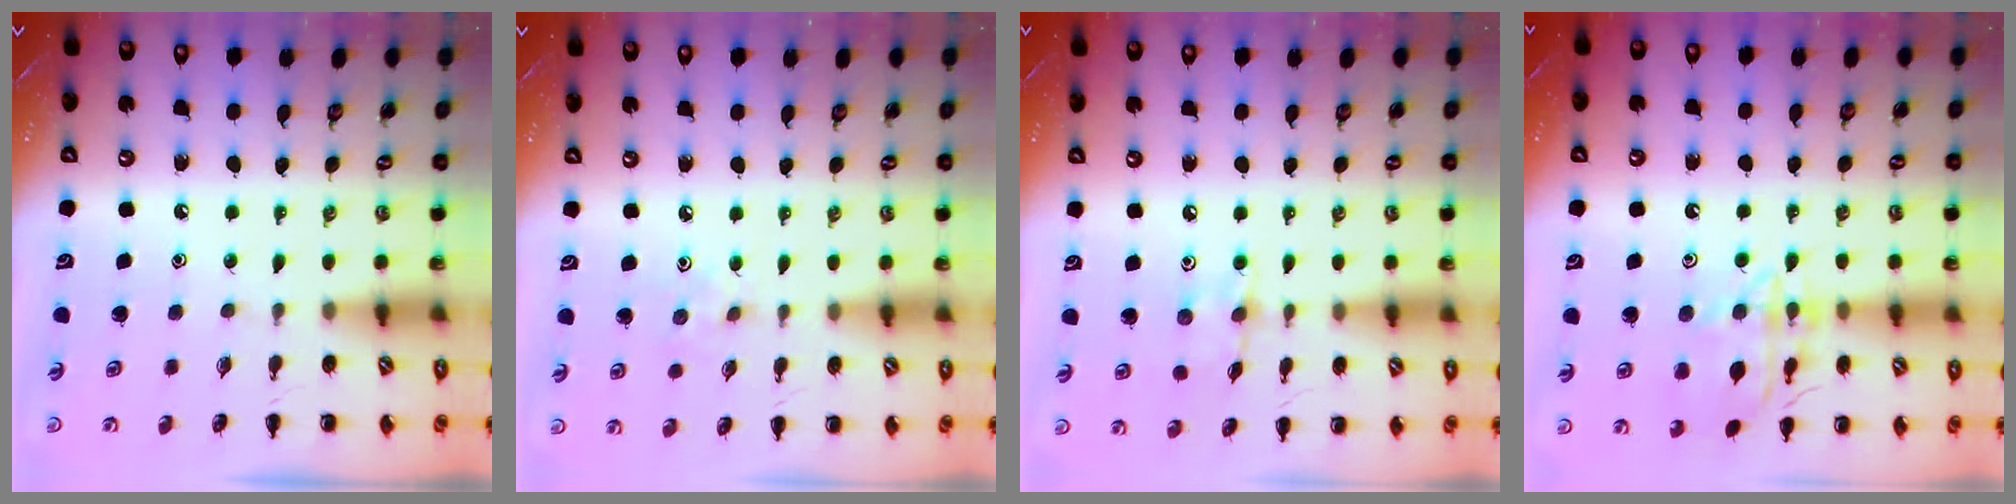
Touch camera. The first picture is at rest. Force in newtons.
{"total": 3.1, "press": 2.8, "slide": 1.2}
{"total": 6.3, "press": 6.3, "slide": 0.7}
{"total": 14.8, "press": 14.8, "slide": 0.5}